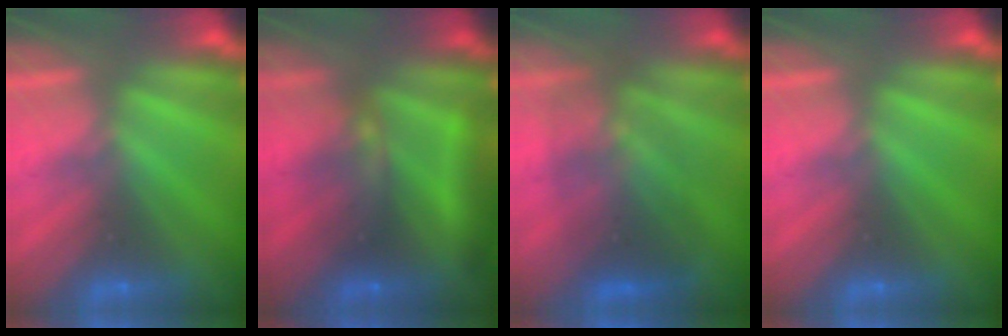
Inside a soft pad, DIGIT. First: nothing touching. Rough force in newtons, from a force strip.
{"total": 7.4}
{"total": 3.6}
{"total": 0.0}